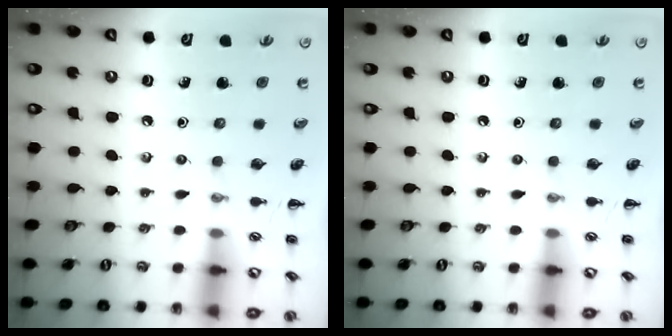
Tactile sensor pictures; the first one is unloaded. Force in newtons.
{"total": 0.0}